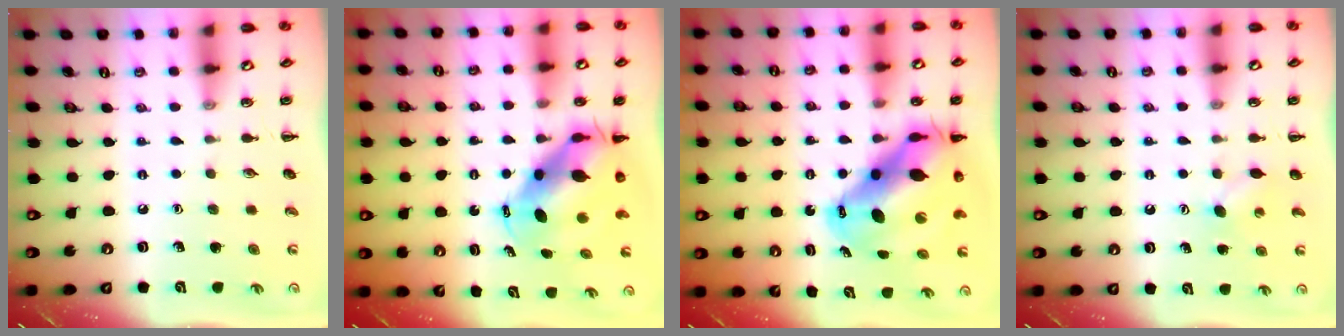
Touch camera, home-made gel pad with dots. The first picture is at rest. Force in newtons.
{"total": 8.3, "press": 8.0, "slide": 2.1}
{"total": 17.3, "press": 16.7, "slide": 4.6}
{"total": 4.9, "press": 4.7, "slide": 1.1}